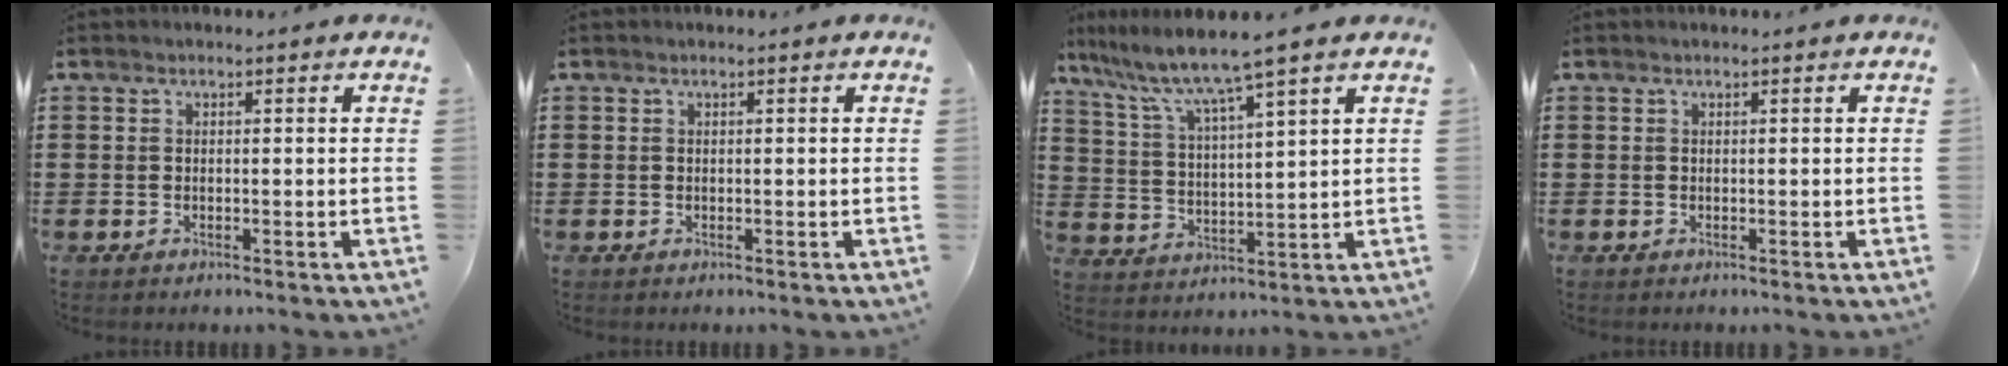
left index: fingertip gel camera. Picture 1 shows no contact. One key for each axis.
{"total": 0.0}
{"total": 7.1, "fx": 5.7, "fy": -0.4, "fz": 4.1, "tx": -0.102, "ty": -0.034, "tz": 0.092}
{"total": 0.0}